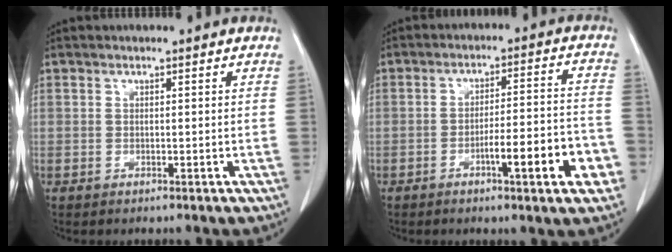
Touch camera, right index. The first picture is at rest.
{"total": 9.8, "force": [-4.2, 1.0, 8.9], "torque": [-0.124, 0.009, -0.058]}